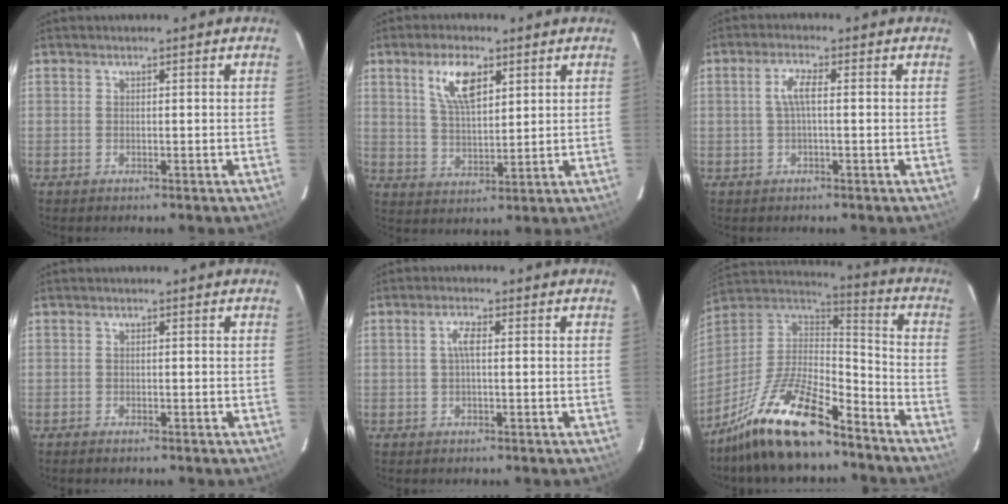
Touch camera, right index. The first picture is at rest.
{"total": 8.4, "force": [4.2, 3.5, 6.4], "torque": [-0.121, 0.009, 0.083]}
{"total": 3.3, "force": [0.1, 0.6, 3.3], "torque": [-0.066, 0.006, 0.002]}
{"total": 0.8, "force": [-0.7, 0.2, 0.2], "torque": [-0.007, -0.001, -0.014]}
{"total": 2.3, "force": [0.1, 0.5, 2.3], "torque": [-0.048, 0.006, 0.002]}
{"total": 20.5, "force": [-14.4, 6.4, 13.1], "torque": [-0.266, -0.015, -0.255]}